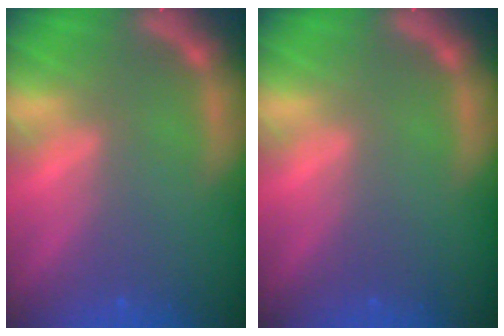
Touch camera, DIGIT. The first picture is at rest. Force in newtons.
{"total": 0.0}